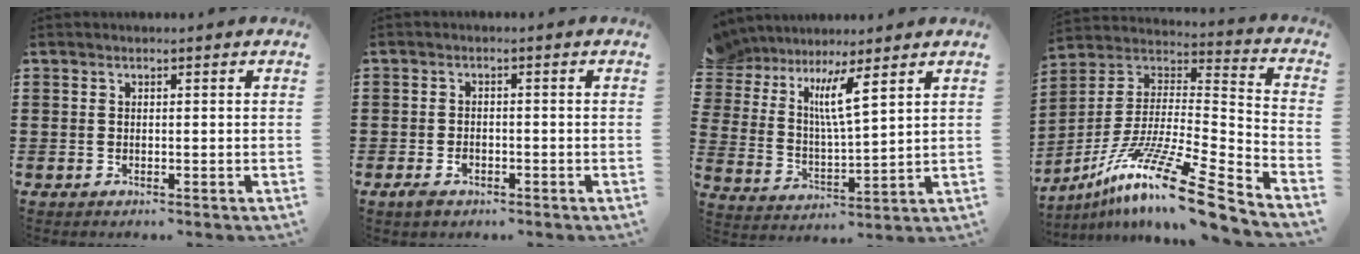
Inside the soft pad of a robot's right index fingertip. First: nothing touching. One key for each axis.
{"total": 1.7, "fx": -0.9, "fy": 1.1, "fz": 1.0, "tx": -0.021, "ty": 0.001, "tz": -0.019}
{"total": 6.1, "fx": 4.8, "fy": 1.4, "fz": 3.6, "tx": -0.091, "ty": -0.016, "tz": 0.085}
{"total": 15.3, "fx": -11.2, "fy": 0.8, "fz": 10.4, "tx": -0.192, "ty": 0.020, "tz": -0.210}